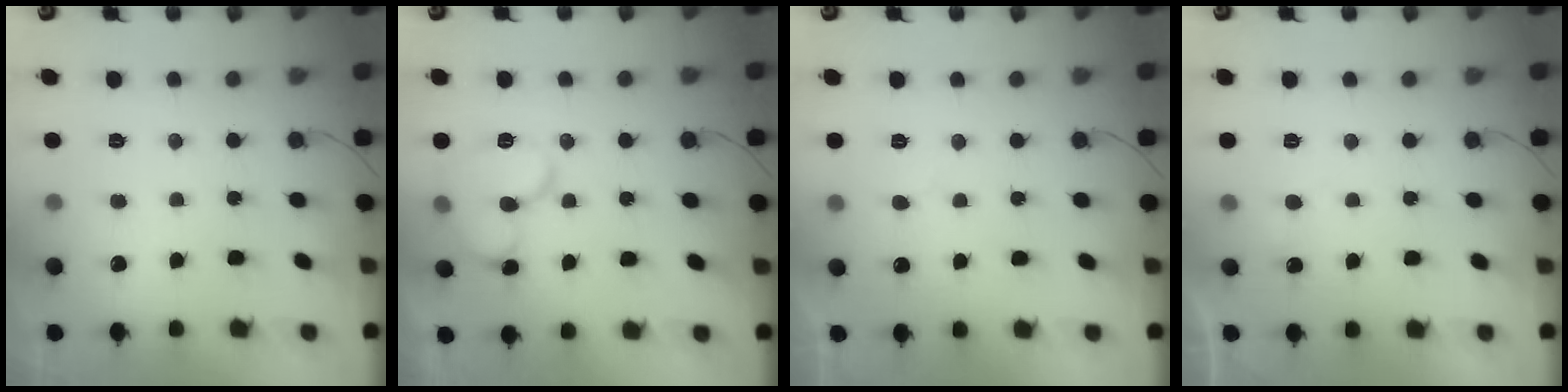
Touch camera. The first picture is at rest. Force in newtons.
{"total": 11.7, "press": 11.7, "slide": 1.0}
{"total": 4.1, "press": 4.1, "slide": 0.2}
{"total": 5.1, "press": 5.1, "slide": 0.4}